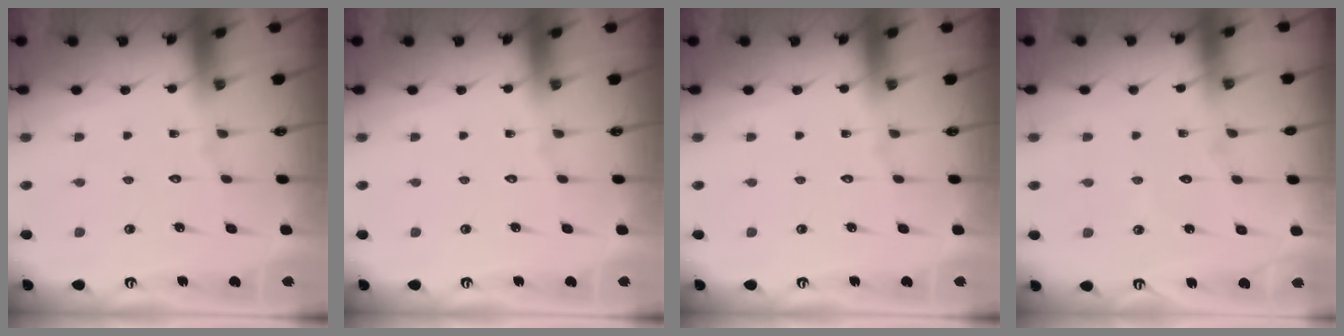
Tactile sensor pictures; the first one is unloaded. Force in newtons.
{"total": 0.0}
{"total": 0.0}
{"total": 2.6, "press": 2.6, "slide": 0.3}